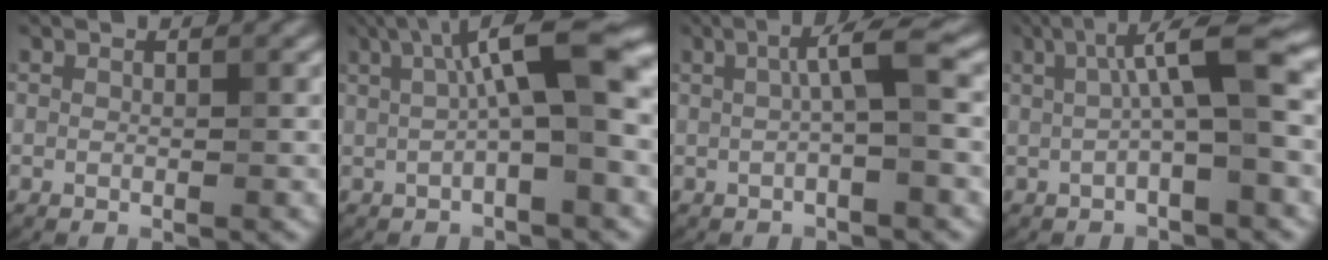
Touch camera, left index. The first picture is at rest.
{"total": 8.3, "force": [1.5, 1.9, 7.9], "torque": [-0.115, 0.018, 0.016]}
{"total": 3.5, "force": [0.3, 0.5, 3.4], "torque": [-0.059, 0.010, 0.001]}
{"total": 6.4, "force": [0.9, 1.2, 6.3], "torque": [-0.100, 0.018, 0.008]}